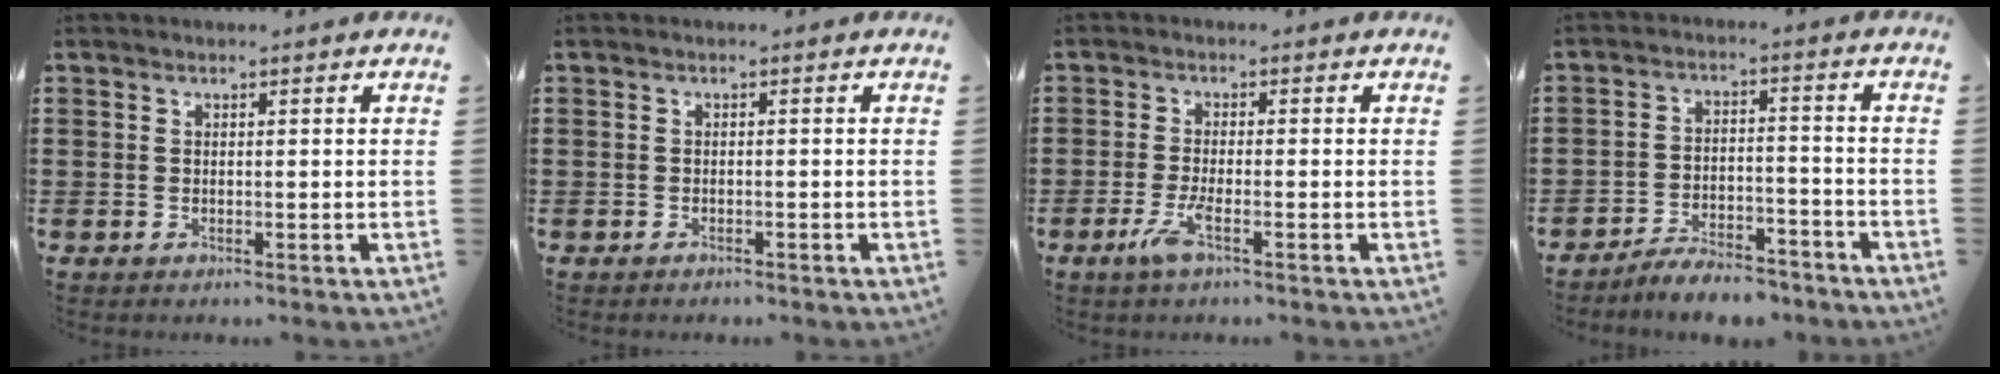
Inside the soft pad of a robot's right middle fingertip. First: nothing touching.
{"total": 0.7, "force": [-0.7, 0.2, 0.0], "torque": [-0.002, 0.000, -0.014]}
{"total": 3.7, "force": [-1.7, 0.5, 3.3], "torque": [-0.076, -0.011, -0.036]}
{"total": 5.7, "force": [-5.5, 0.7, 1.3], "torque": [-0.029, 0.004, -0.109]}